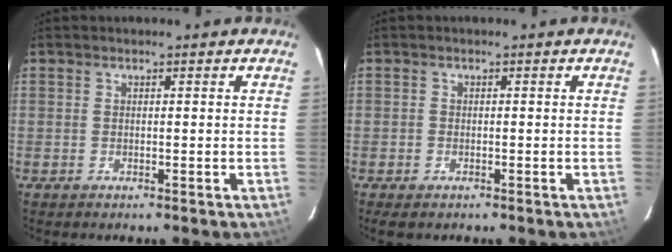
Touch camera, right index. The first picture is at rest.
{"total": 2.3, "force": [-1.6, 1.4, 0.8], "torque": [-0.019, -0.003, -0.025]}